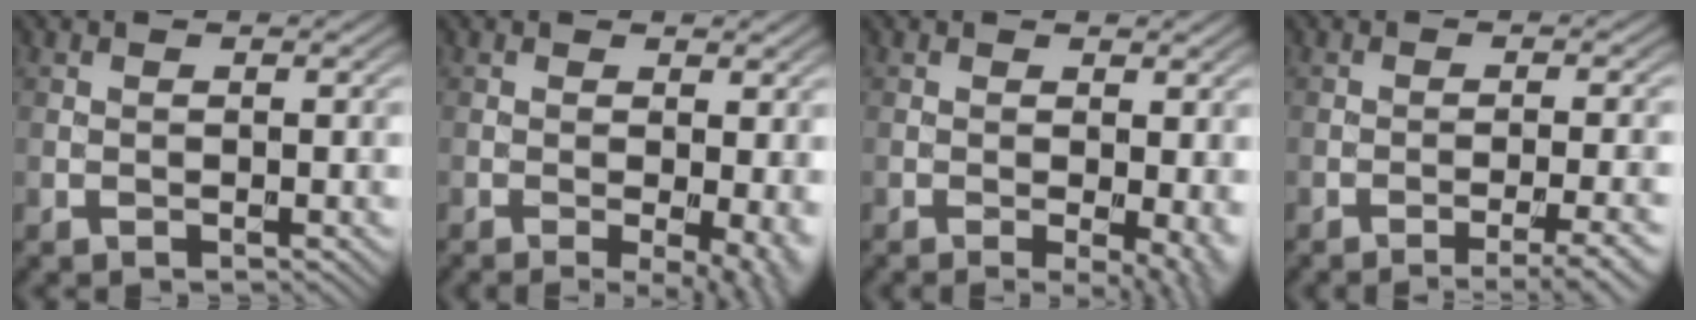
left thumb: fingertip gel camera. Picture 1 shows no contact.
{"total": 5.5, "force": [-1.1, 1.6, 5.2], "torque": [-0.075, -0.010, -0.010]}
{"total": 4.7, "force": [-0.8, 1.3, 4.5], "torque": [-0.059, -0.008, -0.007]}
{"total": 4.6, "force": [-2.6, 0.7, 3.7], "torque": [-0.056, 0.011, -0.044]}